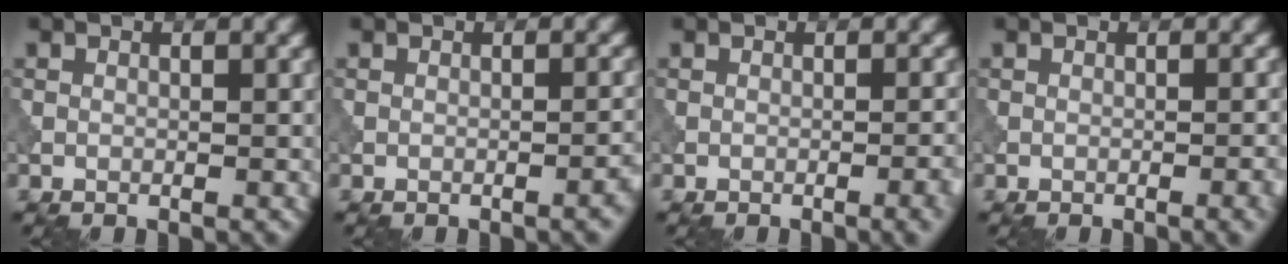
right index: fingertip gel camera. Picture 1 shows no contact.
{"total": 1.5, "force": [-0.6, 0.3, 1.3], "torque": [-0.013, 0.005, -0.010]}
{"total": 2.5, "force": [-0.9, 0.7, 2.3], "torque": [-0.025, 0.003, -0.014]}
{"total": 1.9, "force": [-0.7, 0.5, 1.8], "torque": [-0.019, 0.002, -0.010]}